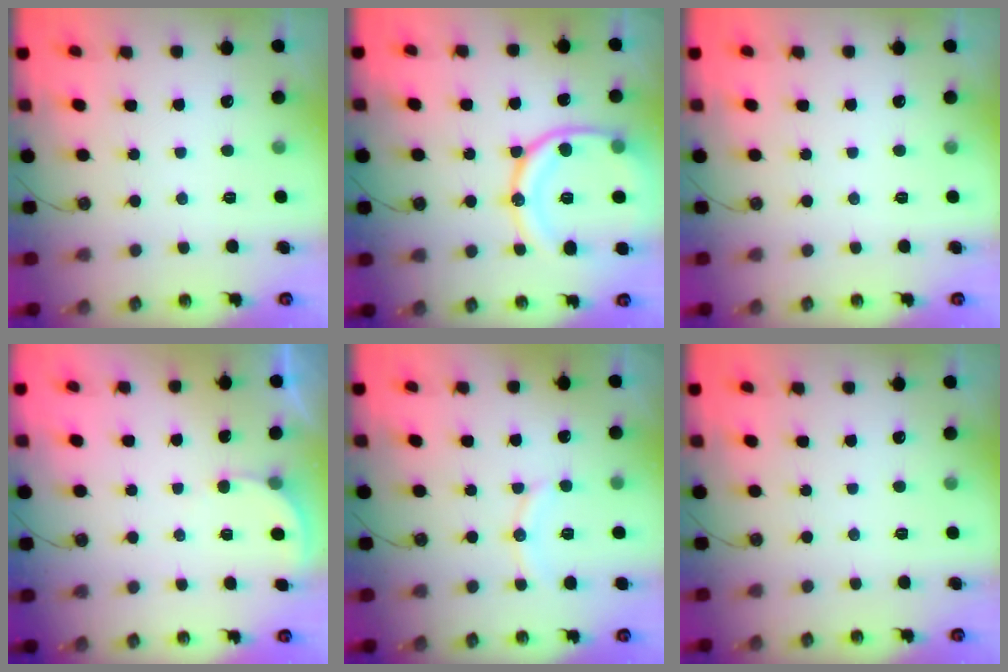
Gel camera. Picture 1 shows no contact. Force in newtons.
{"total": 17.4, "press": 17.3, "slide": 1.6}
{"total": 0.0}
{"total": 2.7, "press": 2.7, "slide": 0.3}
{"total": 7.9, "press": 7.7, "slide": 1.7}
{"total": 0.0}